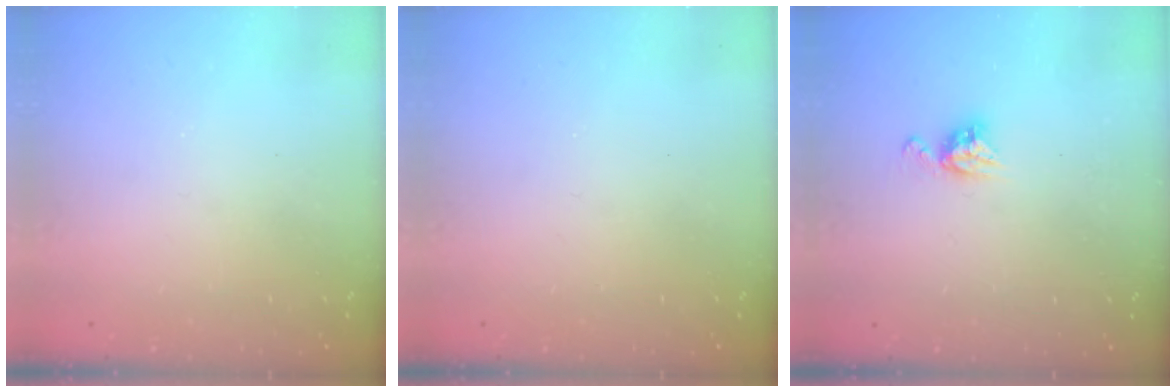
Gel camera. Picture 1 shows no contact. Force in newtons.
{"total": 0.0}
{"total": 6.0, "press": 6.0, "slide": 0.4}